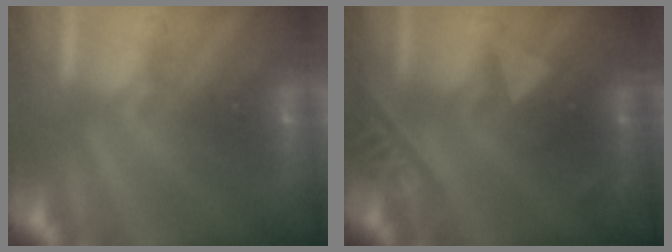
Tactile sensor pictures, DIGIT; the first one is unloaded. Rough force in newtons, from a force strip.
{"total": 2.4}